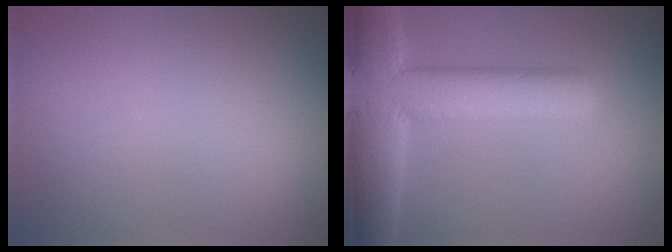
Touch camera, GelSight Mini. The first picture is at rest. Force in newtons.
{"total": 9.0, "press": 8.9, "slide": 0.5}